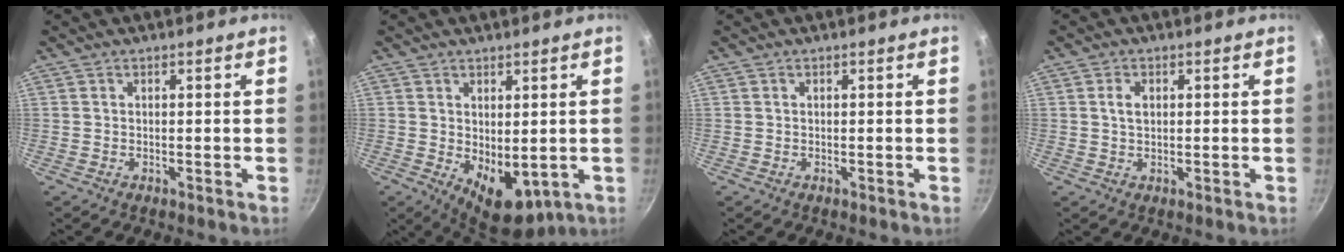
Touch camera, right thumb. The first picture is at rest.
{"total": 8.3, "force": [0.1, 5.0, 6.6], "torque": [-0.073, -0.022, 0.018]}
{"total": 0.0}
{"total": 2.6, "force": [0.6, 1.7, 1.9], "torque": [-0.029, 0.001, 0.012]}